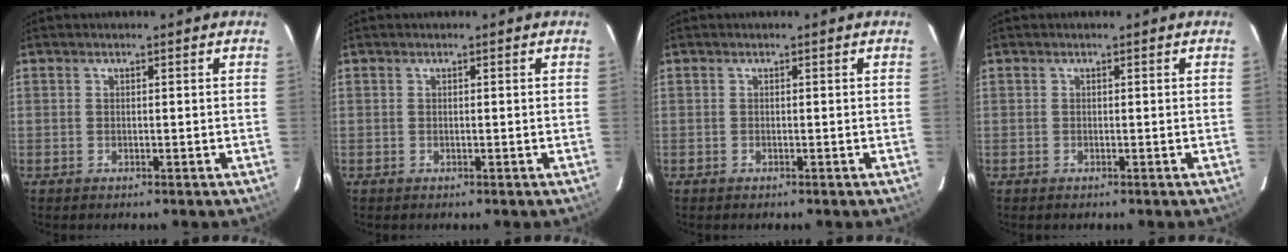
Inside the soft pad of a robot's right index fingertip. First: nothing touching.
{"total": 0.0}
{"total": 0.0}
{"total": 0.0}